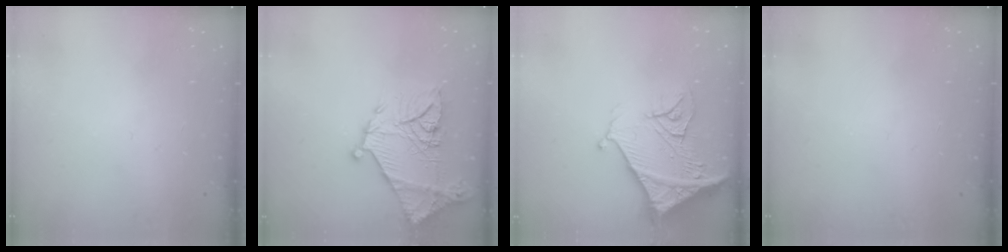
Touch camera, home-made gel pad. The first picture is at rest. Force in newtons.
{"total": 18.6, "press": 18.5, "slide": 1.9}
{"total": 17.6, "press": 17.4, "slide": 2.1}
{"total": 0.0}